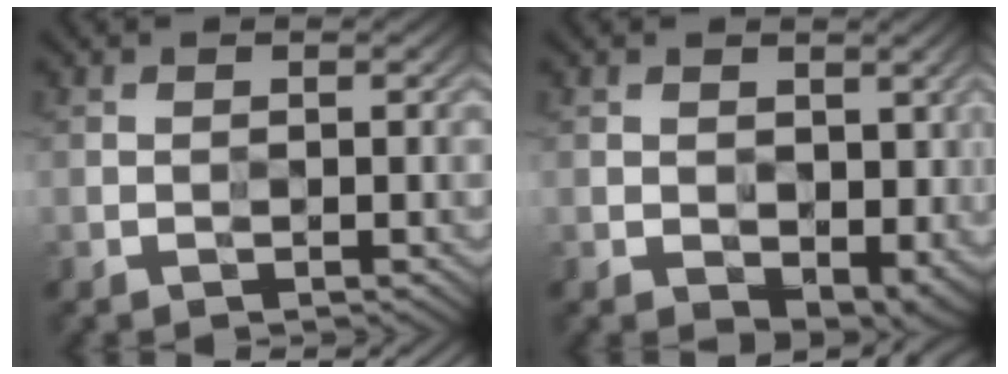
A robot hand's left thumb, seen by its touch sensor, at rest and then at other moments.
{"total": 4.0, "force": [0.5, 2.9, 2.7], "torque": [-0.051, -0.018, 0.012]}